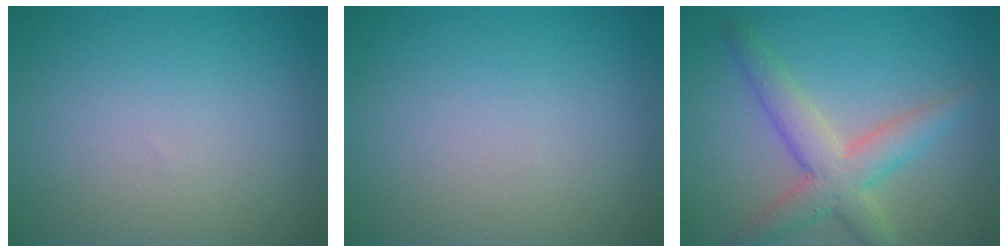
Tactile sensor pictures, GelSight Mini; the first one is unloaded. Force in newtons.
{"total": 0.0}
{"total": 4.9, "press": 4.9, "slide": 0.3}